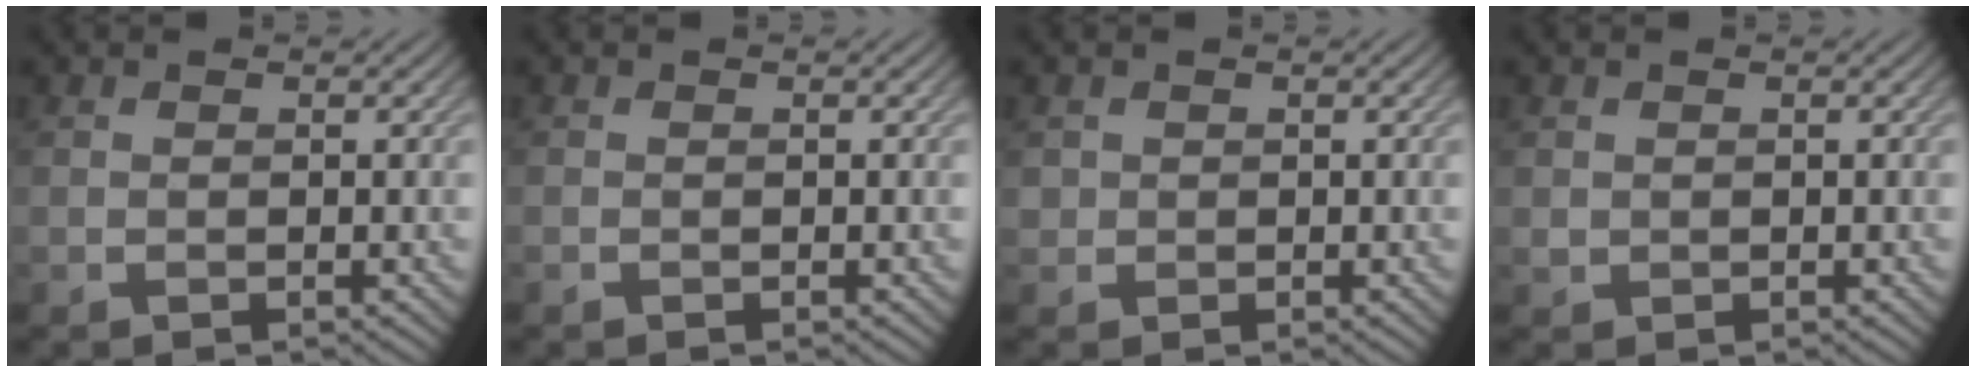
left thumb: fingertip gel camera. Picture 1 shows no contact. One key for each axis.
{"total": 0.0}
{"total": 1.1, "fx": 0.2, "fy": 1.0, "fz": 0.1, "tx": -0.001, "ty": -0.001, "tz": 0.003}
{"total": 0.7, "fx": 0.2, "fy": 0.7, "fz": 0.1, "tx": -0.003, "ty": -0.002, "tz": 0.003}